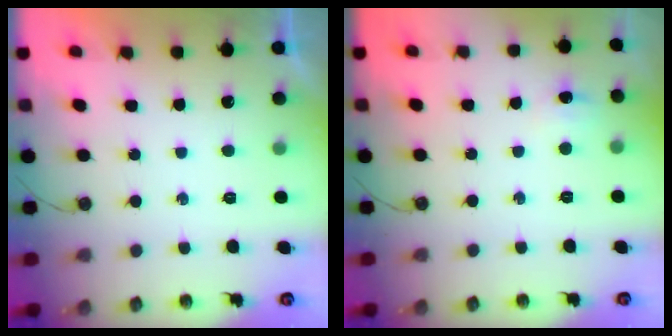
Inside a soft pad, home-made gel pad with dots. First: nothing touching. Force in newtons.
{"total": 3.9, "press": 3.9, "slide": 0.5}